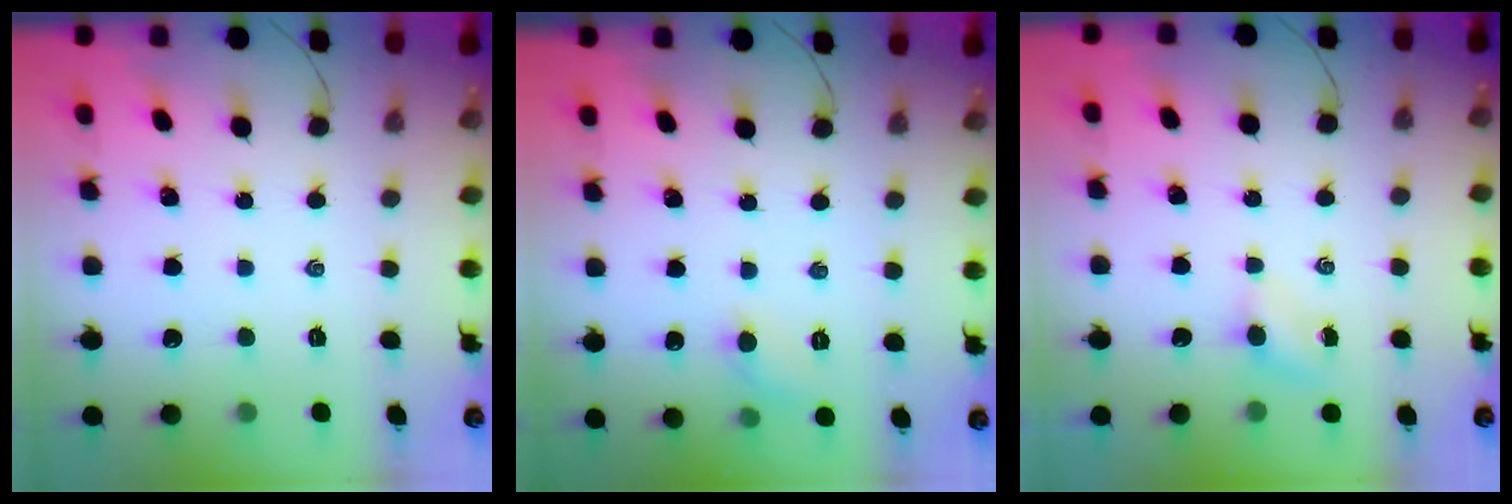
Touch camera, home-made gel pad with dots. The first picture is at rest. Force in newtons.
{"total": 5.9, "press": 5.5, "slide": 2.0}
{"total": 4.0, "press": 3.8, "slide": 1.1}